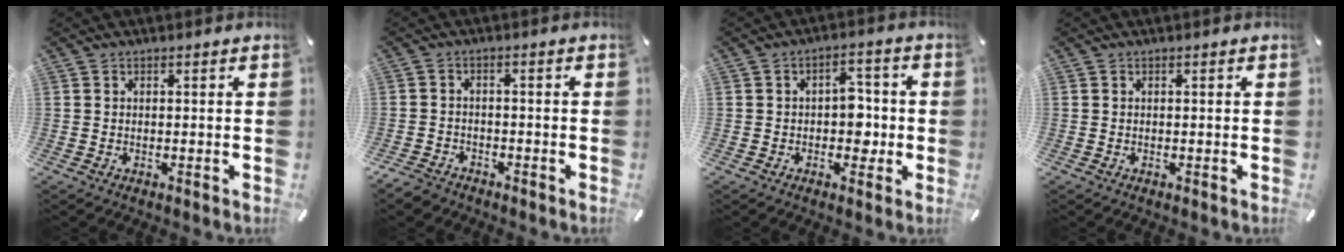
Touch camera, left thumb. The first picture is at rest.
{"total": 3.4, "force": [-2.9, 1.7, 0.7], "torque": [-0.024, 0.015, -0.062]}
{"total": 6.3, "force": [-0.7, 4.5, 4.3], "torque": [-0.048, 0.004, -0.018]}
{"total": 0.0}